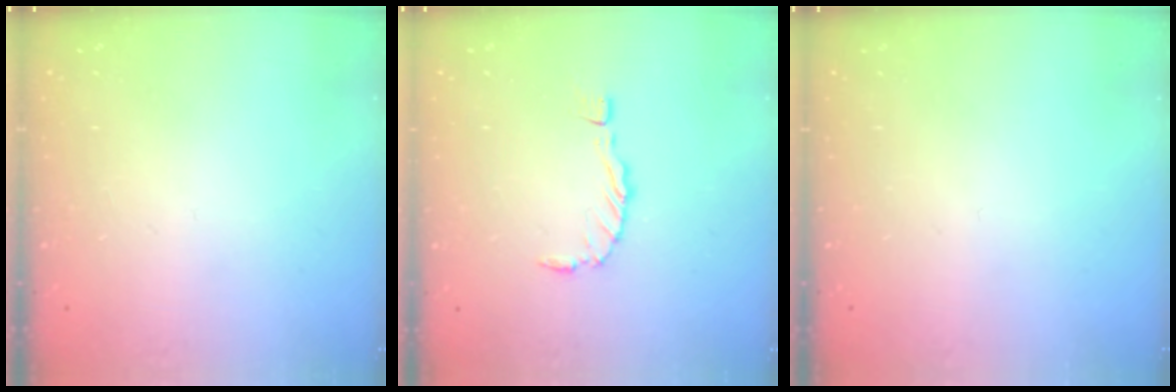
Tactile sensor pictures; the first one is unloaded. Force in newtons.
{"total": 0.0}
{"total": 0.0}